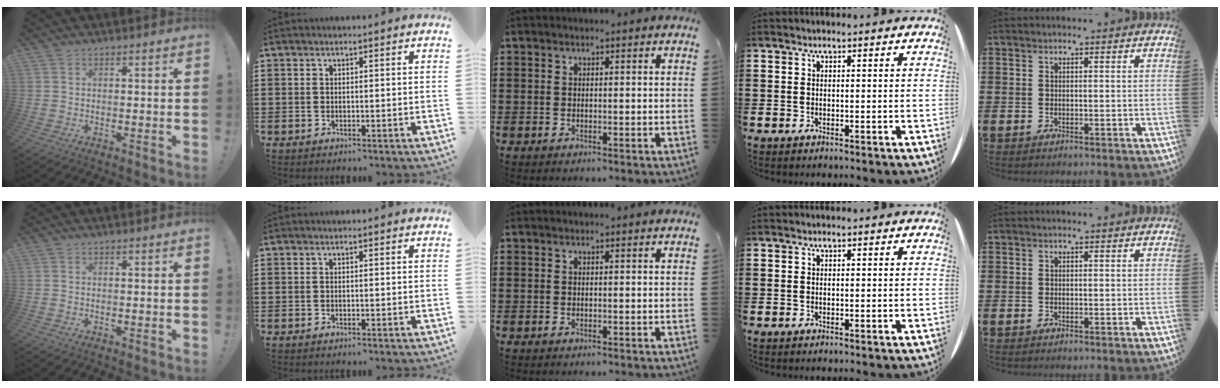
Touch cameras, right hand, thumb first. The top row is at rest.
{}